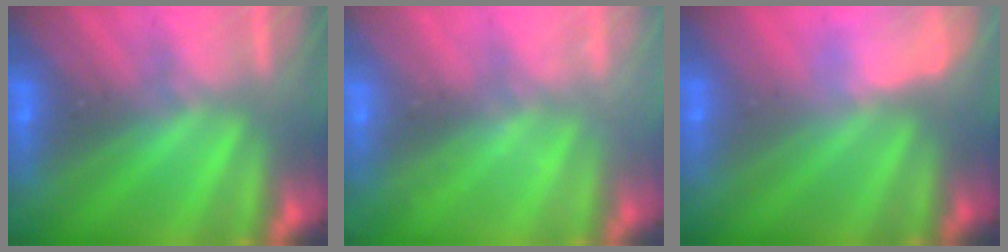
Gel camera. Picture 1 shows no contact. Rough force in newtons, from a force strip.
{"total": 2.1}
{"total": 2.8}